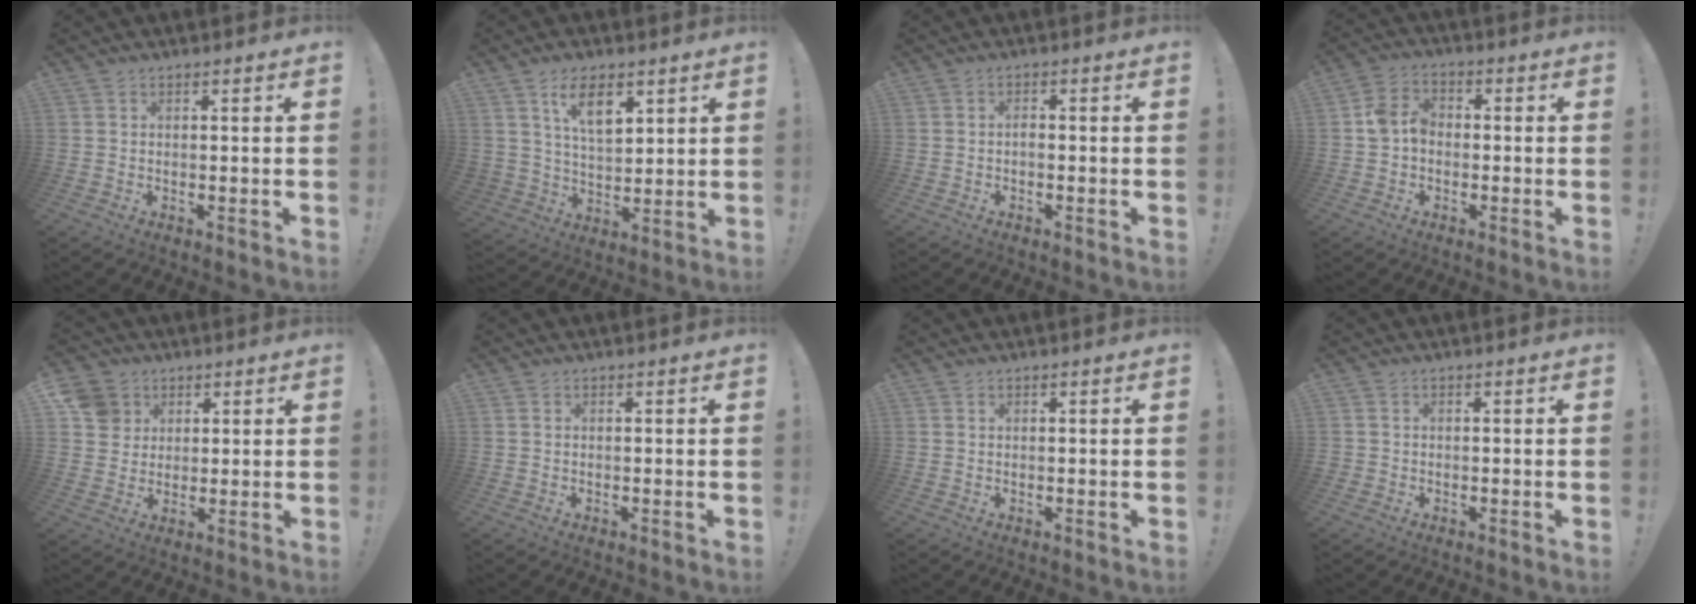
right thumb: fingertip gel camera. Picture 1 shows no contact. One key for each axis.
{"total": 10.0, "fx": 5.8, "fy": 5.7, "fz": 5.8, "tx": -0.096, "ty": -0.023, "tz": 0.108}
{"total": 1.2, "fx": -0.8, "fy": 0.5, "fz": 0.8, "tx": -0.022, "ty": 0.005, "tz": -0.013}
{"total": 7.2, "fx": -0.7, "fy": 5.5, "fz": 4.6, "tx": -0.089, "ty": 0.023, "tz": -0.007}
{"total": 8.1, "fx": 3.0, "fy": 7.3, "fz": 1.8, "tx": -0.025, "ty": -0.011, "tz": 0.063}
{"total": 0.0}
{"total": 0.0}
{"total": 1.1, "fx": -0.4, "fy": 1.1, "fz": 0.2, "tx": -0.010, "ty": 0.006, "tz": -0.006}